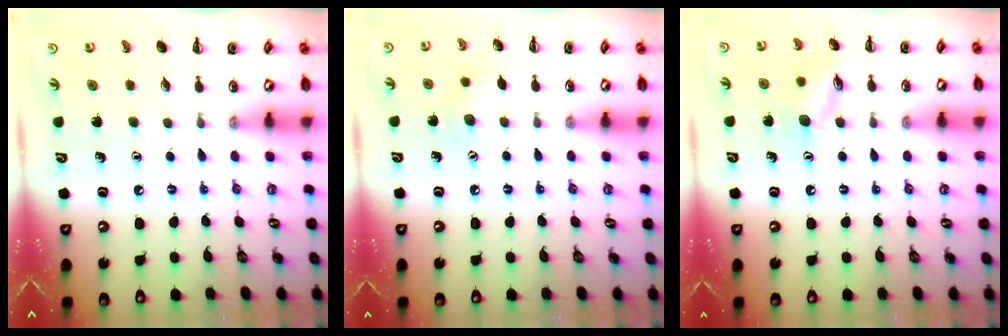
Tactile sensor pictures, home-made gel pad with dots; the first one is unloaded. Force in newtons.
{"total": 6.6, "press": 6.4, "slide": 1.6}
{"total": 9.6, "press": 9.6, "slide": 0.6}